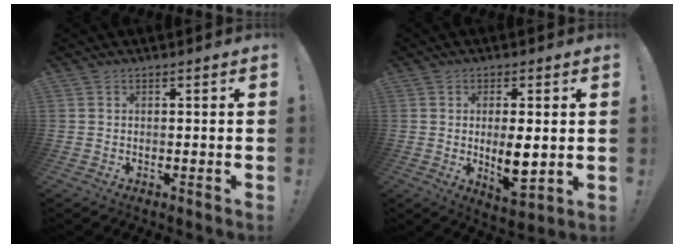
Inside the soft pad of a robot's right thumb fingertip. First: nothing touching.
{"total": 8.5, "force": [-0.1, 3.2, 7.9], "torque": [-0.125, -0.016, 0.001]}